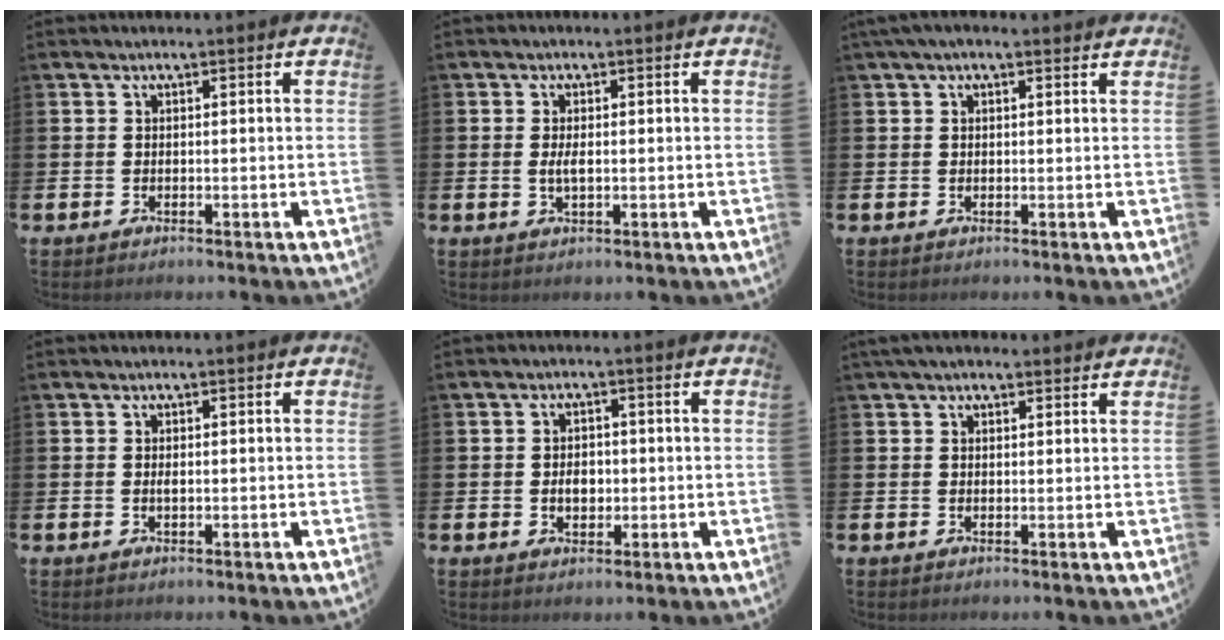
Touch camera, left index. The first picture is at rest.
{"total": 2.1, "force": [0.0, 0.8, 1.9], "torque": [-0.031, -0.001, -0.003]}
{"total": 1.4, "force": [0.9, 0.4, 0.9], "torque": [-0.012, 0.002, 0.015]}
{"total": 0.6, "force": [0.1, 0.2, 0.6], "torque": [-0.006, -0.003, 0.000]}
{"total": 2.8, "force": [-0.3, 2.1, 1.8], "torque": [-0.015, -0.003, -0.013]}
{"total": 2.2, "force": [1.9, 0.8, 0.8], "torque": [-0.006, -0.001, 0.032]}